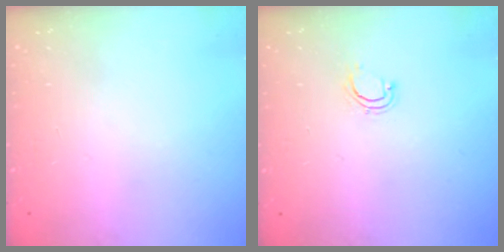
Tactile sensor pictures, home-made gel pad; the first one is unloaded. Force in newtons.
{"total": 4.2, "press": 4.1, "slide": 0.8}